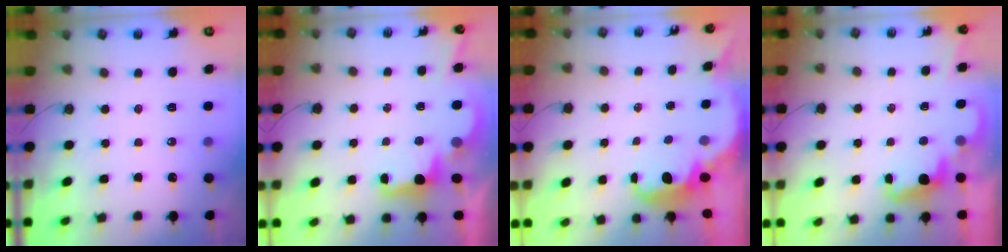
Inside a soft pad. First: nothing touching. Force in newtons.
{"total": 2.7, "press": 2.6, "slide": 0.8}
{"total": 3.2, "press": 3.2, "slide": 0.4}
{"total": 2.5, "press": 2.4, "slide": 0.5}